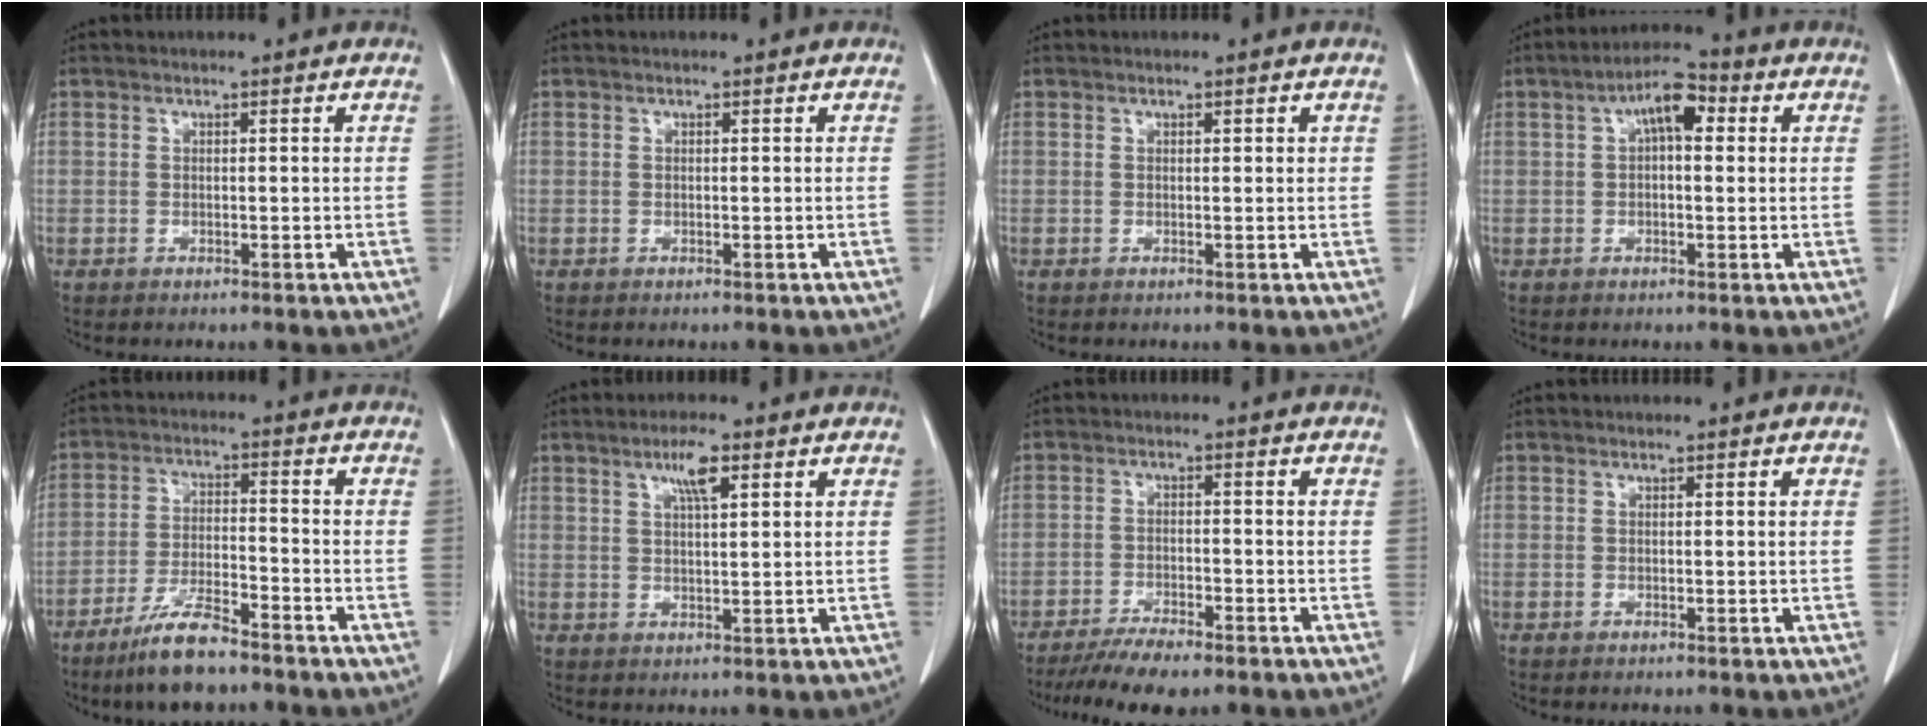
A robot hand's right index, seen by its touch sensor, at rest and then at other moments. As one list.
[{"total": 0.0}, {"total": 0.6, "force": [0.3, 0.2, 0.5], "torque": [-0.006, 0.000, 0.004]}, {"total": 6.2, "force": [1.6, 2.4, 5.5], "torque": [-0.097, 0.029, 0.023]}, {"total": 8.8, "force": [-6.7, 1.6, 5.4], "torque": [-0.109, -0.017, -0.124]}, {"total": 4.3, "force": [2.3, 0.6, 3.6], "torque": [-0.066, 0.002, 0.040]}, {"total": 7.4, "force": [-6.0, 1.3, 4.1], "torque": [-0.066, -0.015, -0.099]}, {"total": 0.0}]